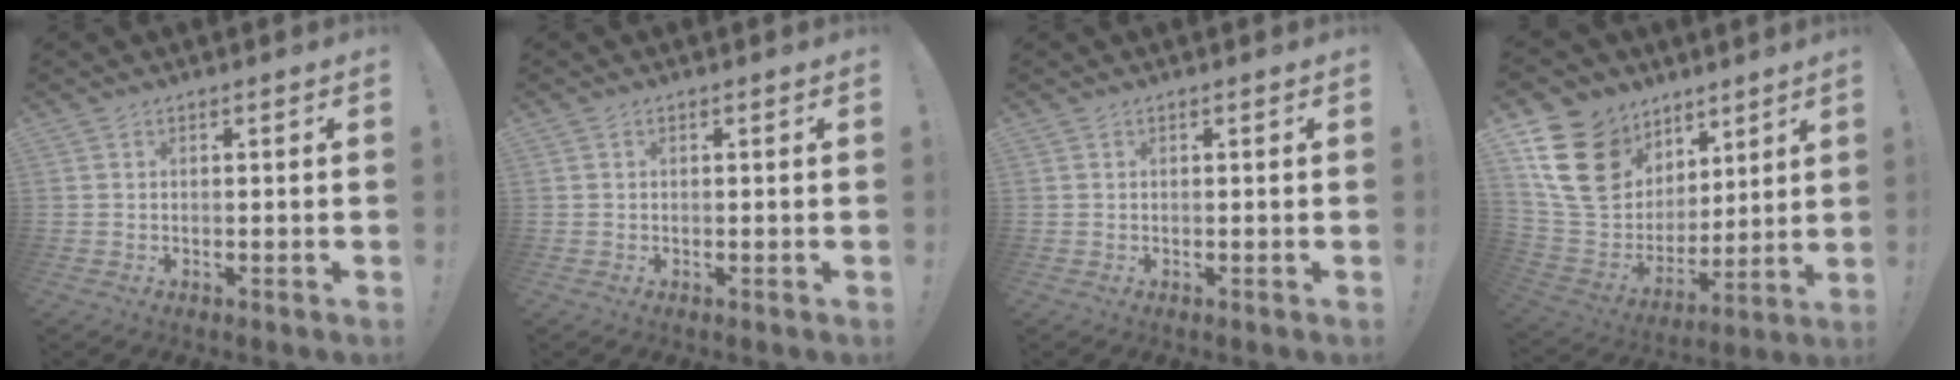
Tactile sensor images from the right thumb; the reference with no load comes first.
{"total": 0.0}
{"total": 0.0}
{"total": 20.2, "force": [9.6, 15.3, 8.9], "torque": [-0.142, -0.054, 0.203]}